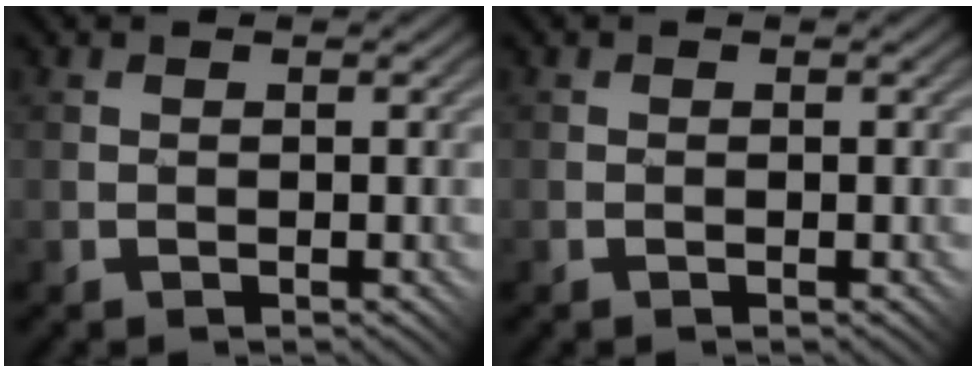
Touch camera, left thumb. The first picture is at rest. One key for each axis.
{"total": 0.0}